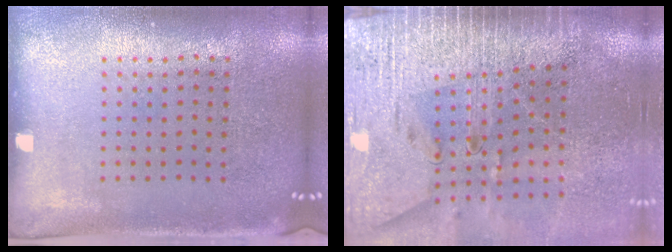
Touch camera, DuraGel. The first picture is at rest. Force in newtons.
{"total": 3.6, "press": 3.0, "slide": 2.0}